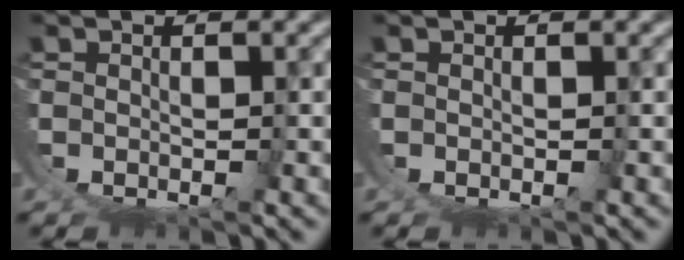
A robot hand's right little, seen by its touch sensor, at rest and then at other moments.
{"total": 0.0}